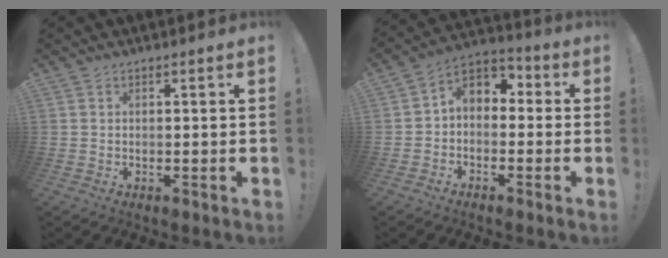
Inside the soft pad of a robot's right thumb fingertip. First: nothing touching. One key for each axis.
{"total": 5.9, "fx": -0.5, "fy": 4.7, "fz": 3.5, "tx": -0.056, "ty": 0.012, "tz": -0.002}